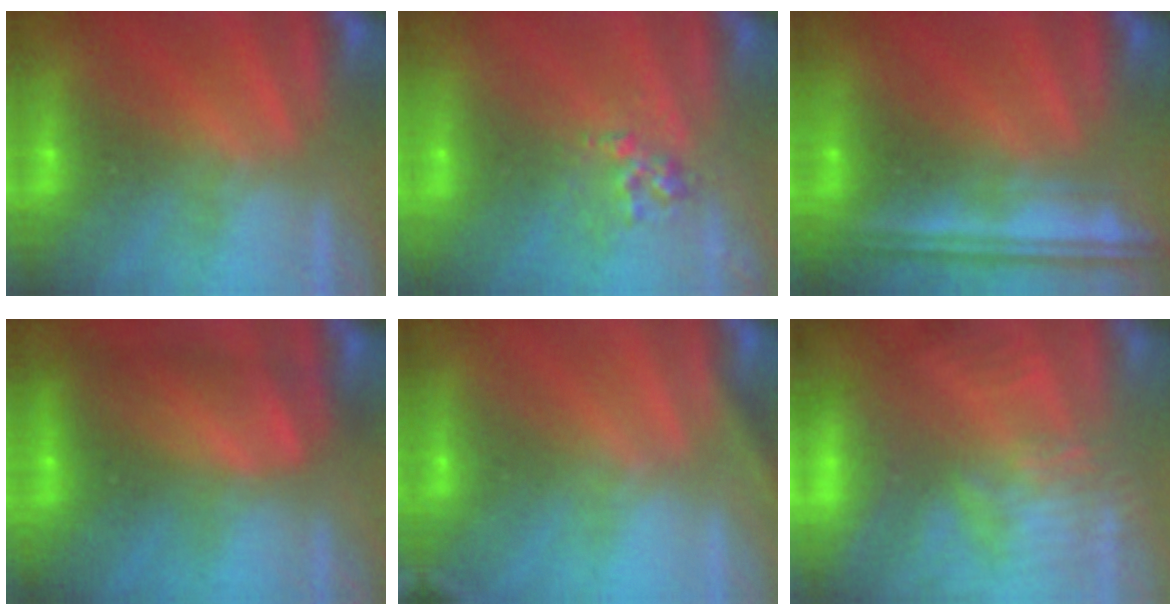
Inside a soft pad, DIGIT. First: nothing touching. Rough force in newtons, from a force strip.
{"total": 2.6}
{"total": 6.5}
{"total": 7.5}
{"total": 2.8}
{"total": 8.7}